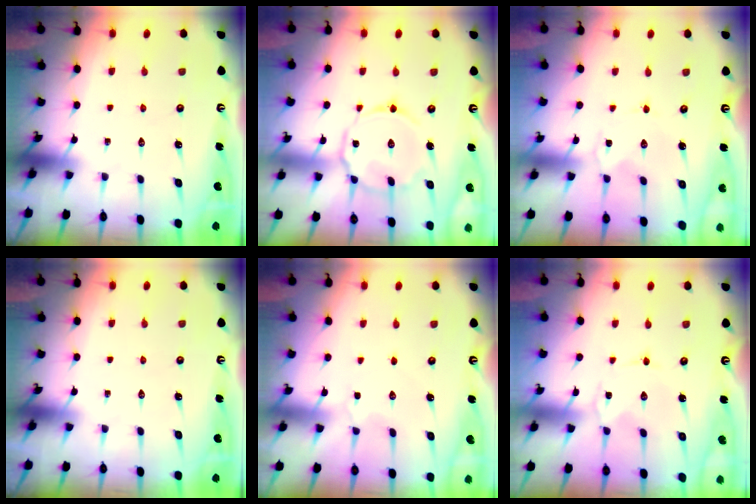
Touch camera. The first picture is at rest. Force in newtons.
{"total": 11.1, "press": 11.0, "slide": 0.8}
{"total": 1.2, "press": 1.2, "slide": 0.3}
{"total": 0.0}
{"total": 3.4, "press": 3.4, "slide": 0.5}
{"total": 0.0}